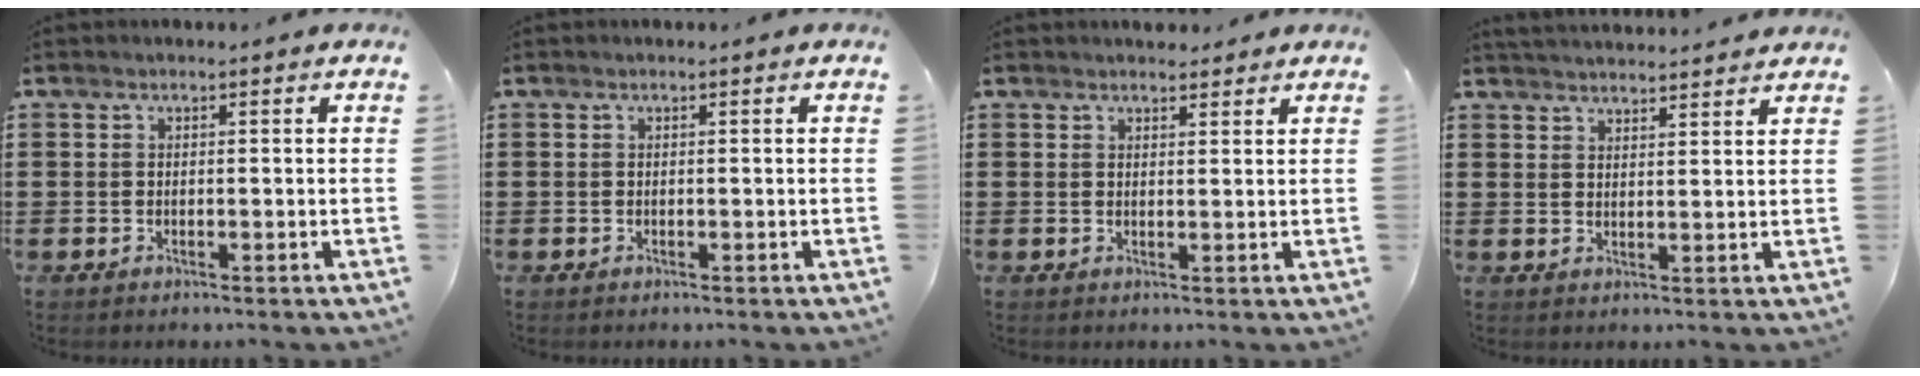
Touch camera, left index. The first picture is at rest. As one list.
[{"total": 0.0}, {"total": 2.2, "force": [2.1, 0.5, 0.3], "torque": [-0.011, 0.000, 0.042]}, {"total": 3.0, "force": [3.0, -0.2, 0.2], "torque": [-0.011, -0.009, 0.055]}]